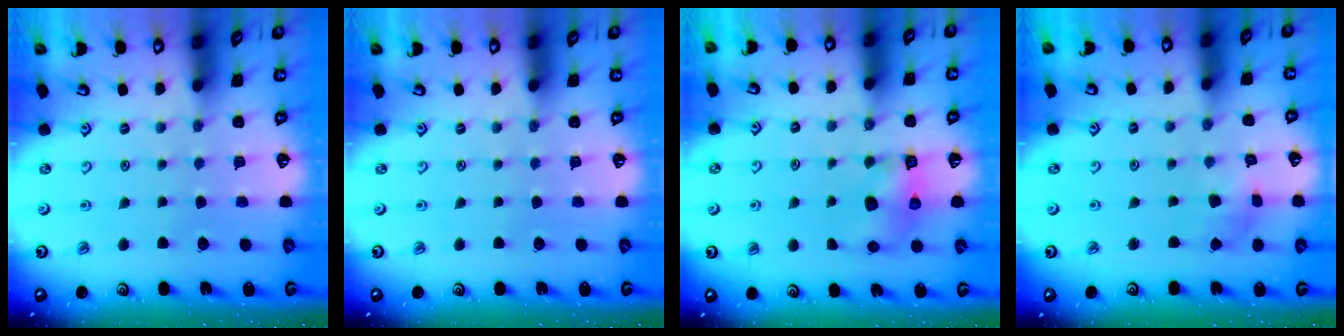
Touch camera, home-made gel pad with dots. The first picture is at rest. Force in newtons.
{"total": 0.0}
{"total": 6.8, "press": 6.8, "slide": 0.7}
{"total": 2.4, "press": 2.3, "slide": 0.5}